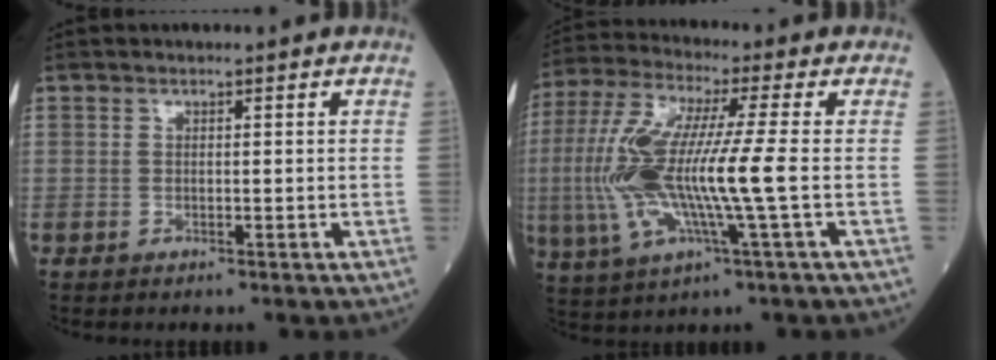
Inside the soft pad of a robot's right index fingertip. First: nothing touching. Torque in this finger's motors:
{"motor_torque": [1.34, -0.80, 0.91, 0.21]}